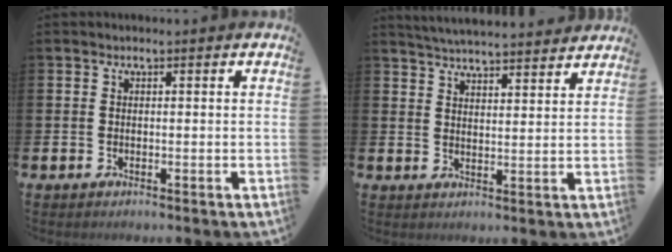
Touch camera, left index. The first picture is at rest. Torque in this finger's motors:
{"motor_torque": [0.98, -1.16, 0.31, 0.14]}